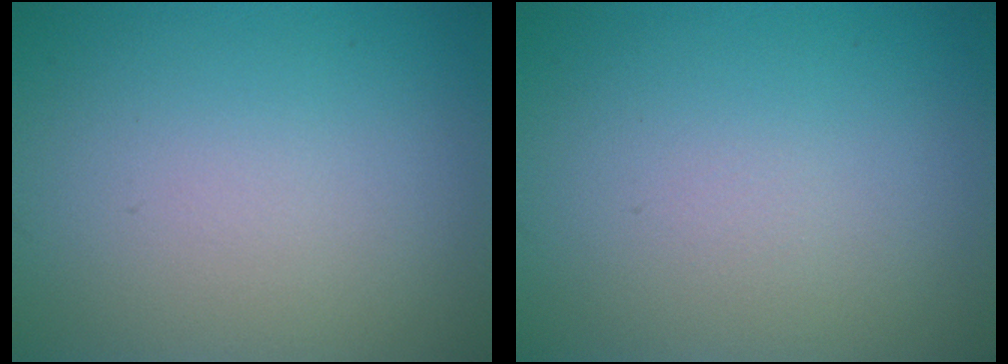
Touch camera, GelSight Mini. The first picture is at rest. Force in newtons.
{"total": 0.0}